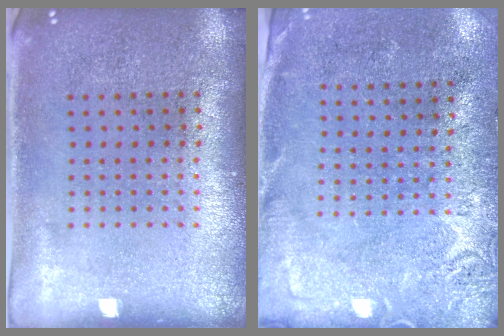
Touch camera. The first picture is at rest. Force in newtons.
{"total": 2.7, "press": 2.4, "slide": 1.3}